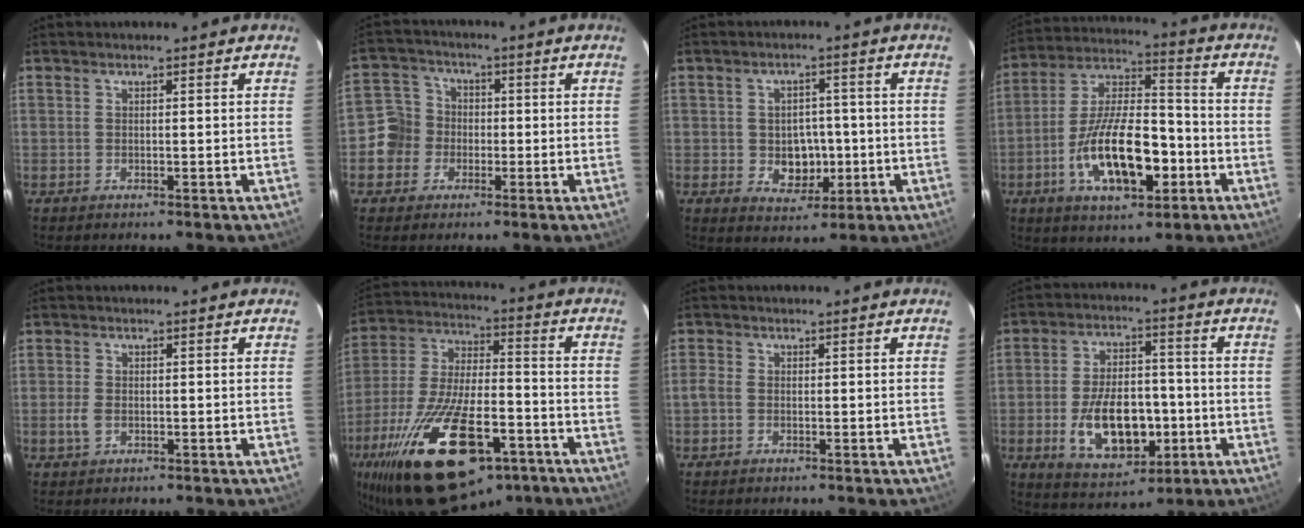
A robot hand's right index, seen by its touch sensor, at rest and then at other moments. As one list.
[{"total": 7.1, "force": [-1.8, 6.7, 1.6], "torque": [-0.034, 0.022, -0.040]}, {"total": 6.6, "force": [-1.2, 5.4, 3.6], "torque": [-0.069, 0.004, -0.002]}, {"total": 18.0, "force": [-6.2, 7.8, 15.0], "torque": [-0.290, 0.002, -0.103]}, {"total": 2.6, "force": [-0.7, 1.6, 1.9], "torque": [-0.041, -0.001, -0.010]}, {"total": 29.1, "force": [-16.4, 12.4, 20.6], "torque": [-0.404, -0.038, -0.258]}, {"total": 1.9, "force": [-0.7, 1.5, 1.0], "torque": [-0.023, 0.003, -0.017]}, {"total": 14.8, "force": [-3.8, 8.5, 11.6], "torque": [-0.225, 0.004, -0.041]}]